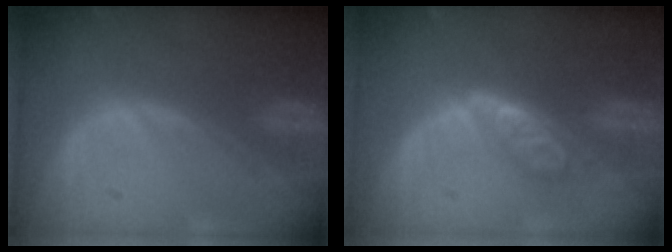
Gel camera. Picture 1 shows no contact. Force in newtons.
{"total": 4.7, "press": 4.3, "slide": 1.9}